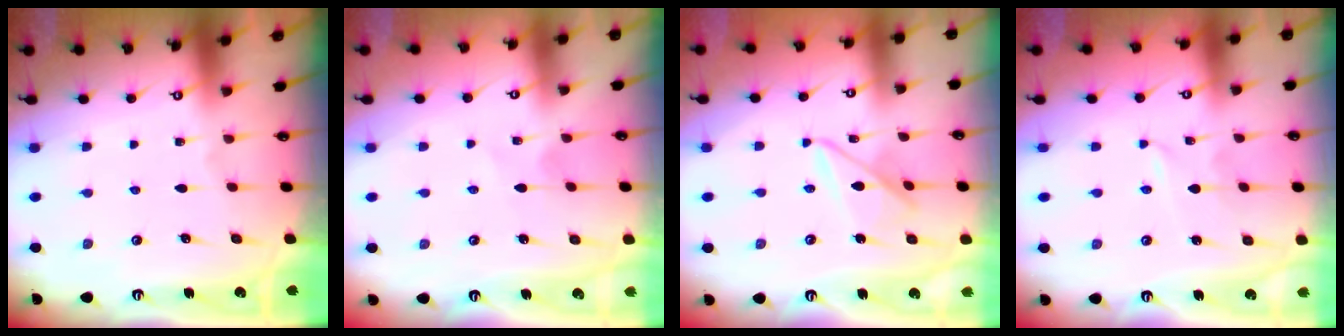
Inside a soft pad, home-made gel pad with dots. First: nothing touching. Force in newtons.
{"total": 2.4, "press": 2.4, "slide": 0.3}
{"total": 8.7, "press": 8.7, "slide": 0.6}
{"total": 1.0, "press": 1.0, "slide": 0.0}